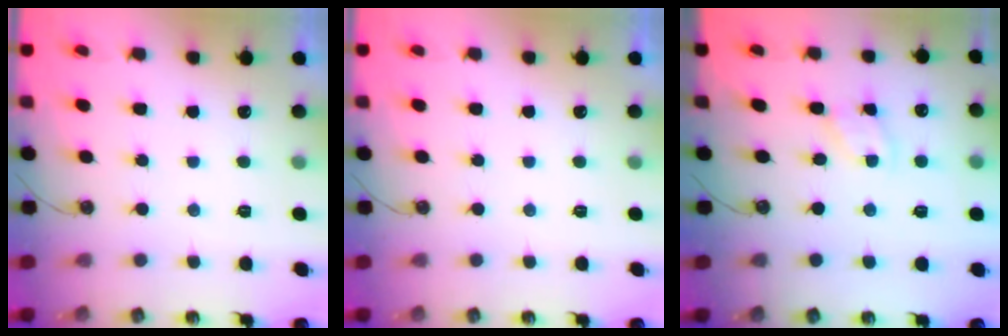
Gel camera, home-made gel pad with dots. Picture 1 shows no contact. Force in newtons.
{"total": 0.0}
{"total": 1.8, "press": 1.8, "slide": 0.3}